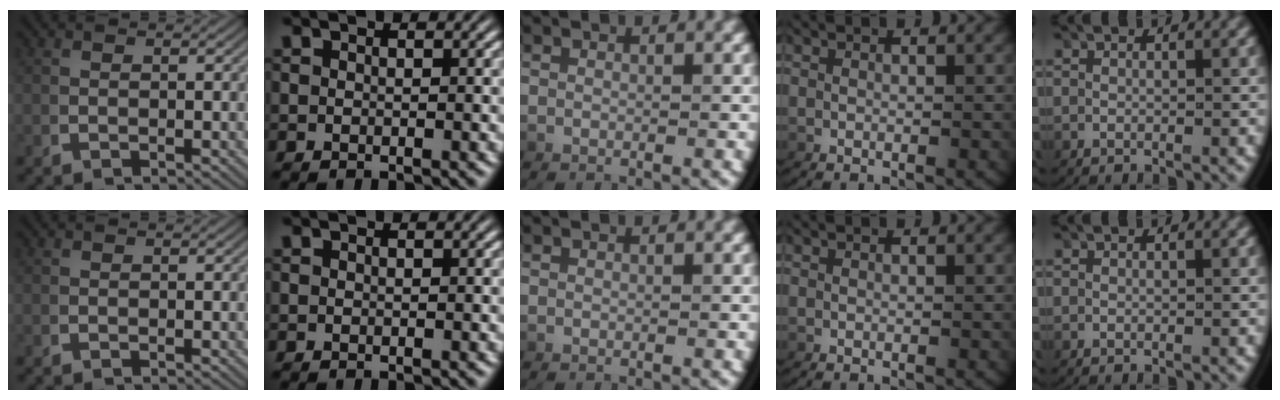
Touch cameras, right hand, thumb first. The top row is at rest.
{}